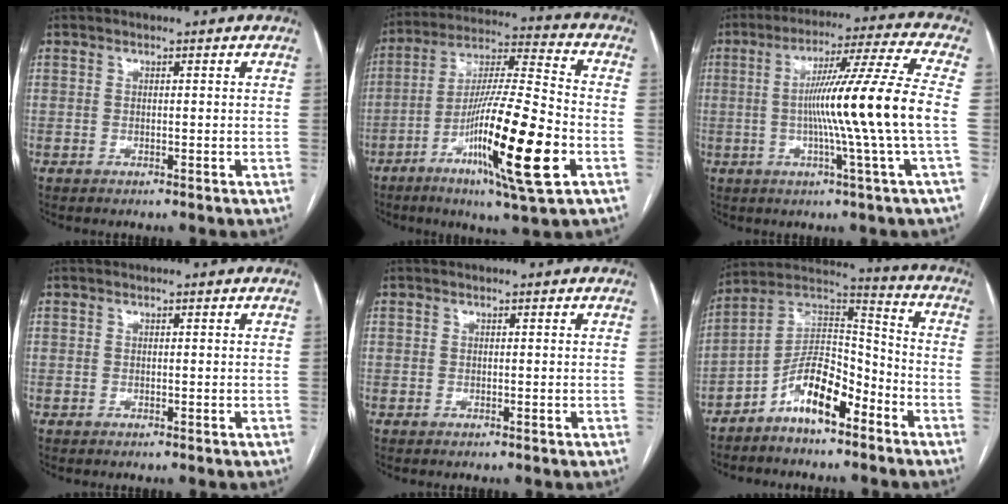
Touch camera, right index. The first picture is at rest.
{"total": 18.7, "force": [-6.8, 0.7, 17.5], "torque": [-0.315, -0.019, -0.117]}
{"total": 14.9, "force": [-1.5, -3.0, 14.5], "torque": [-0.239, -0.007, -0.029]}
{"total": 0.0}
{"total": 0.0}
{"total": 10.7, "force": [-6.6, 3.7, 7.6], "torque": [-0.142, 0.031, -0.121]}